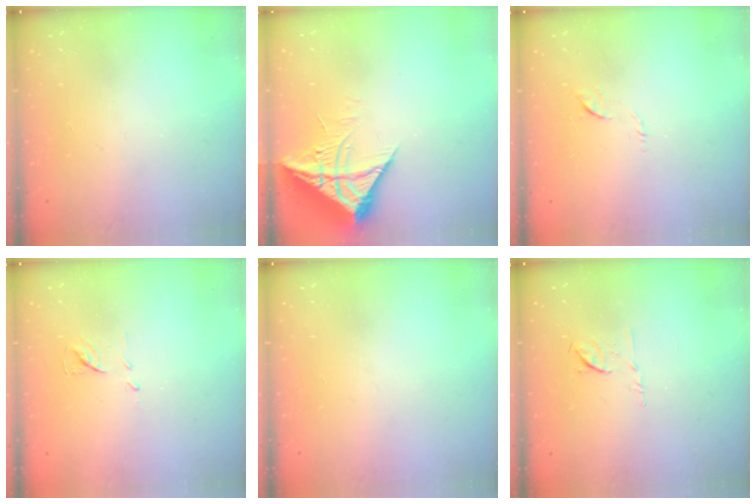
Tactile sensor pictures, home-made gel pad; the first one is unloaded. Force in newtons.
{"total": 10.3, "press": 10.3, "slide": 1.1}
{"total": 4.6, "press": 4.5, "slide": 0.5}
{"total": 7.0, "press": 7.0, "slide": 0.3}
{"total": 0.0}
{"total": 6.1, "press": 6.0, "slide": 1.1}